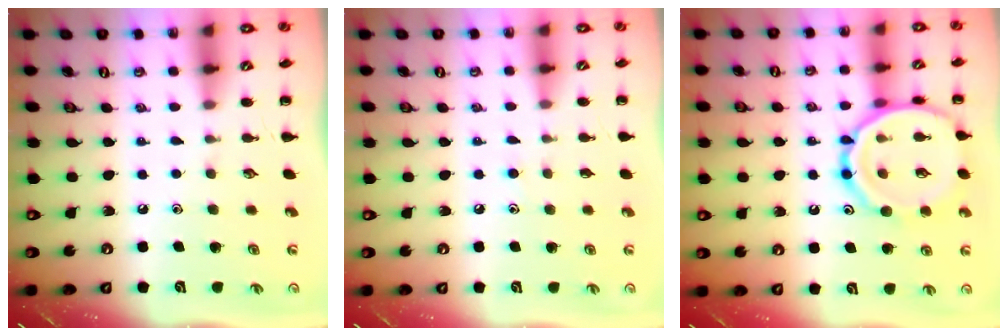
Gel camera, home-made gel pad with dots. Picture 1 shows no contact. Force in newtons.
{"total": 5.7, "press": 5.4, "slide": 1.9}
{"total": 17.7, "press": 17.7, "slide": 1.3}